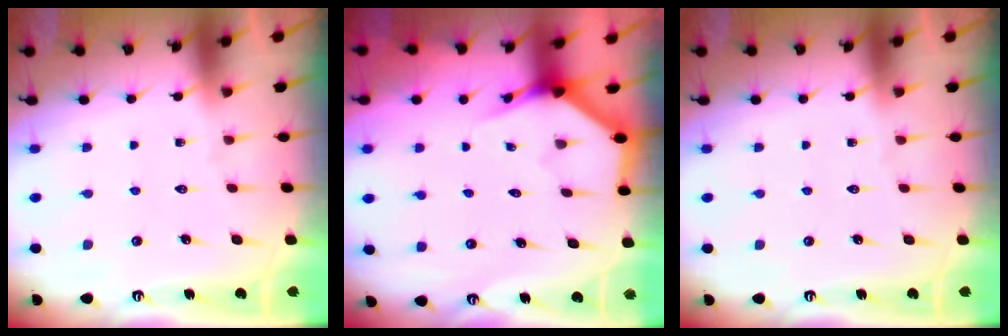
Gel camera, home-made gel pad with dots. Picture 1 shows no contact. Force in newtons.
{"total": 3.8, "press": 3.8, "slide": 0.3}
{"total": 0.0}